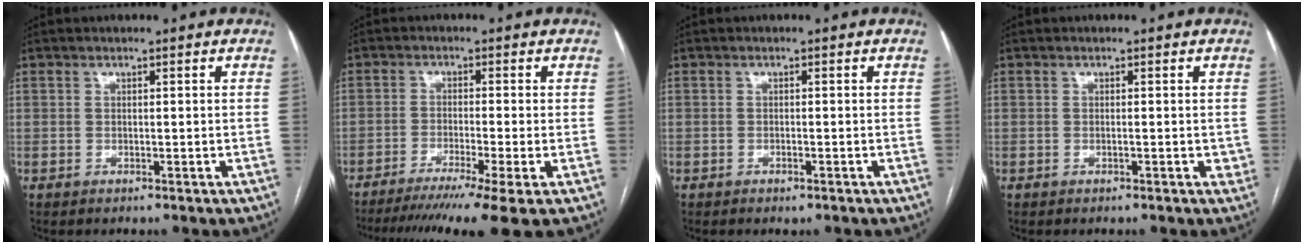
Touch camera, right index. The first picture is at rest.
{"total": 11.2, "force": [-8.1, -1.4, 7.5], "torque": [-0.114, -0.026, -0.125]}
{"total": 0.6, "force": [-0.4, 0.2, 0.4], "torque": [-0.008, -0.002, -0.003]}
{"total": 1.1, "force": [0.1, 0.5, 0.9], "torque": [-0.013, -0.002, 0.000]}